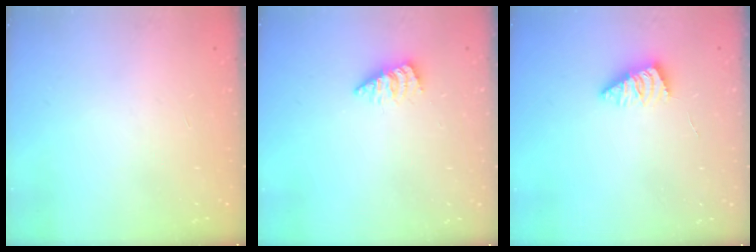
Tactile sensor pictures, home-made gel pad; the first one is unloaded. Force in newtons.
{"total": 2.3, "press": 2.3, "slide": 0.3}
{"total": 2.9, "press": 2.8, "slide": 0.6}